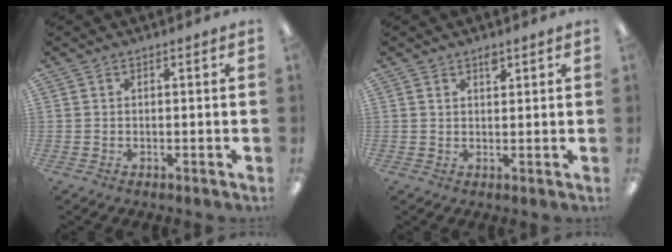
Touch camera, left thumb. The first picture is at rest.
{"total": 2.0, "force": [1.6, 0.9, 0.8], "torque": [-0.001, -0.007, 0.026]}